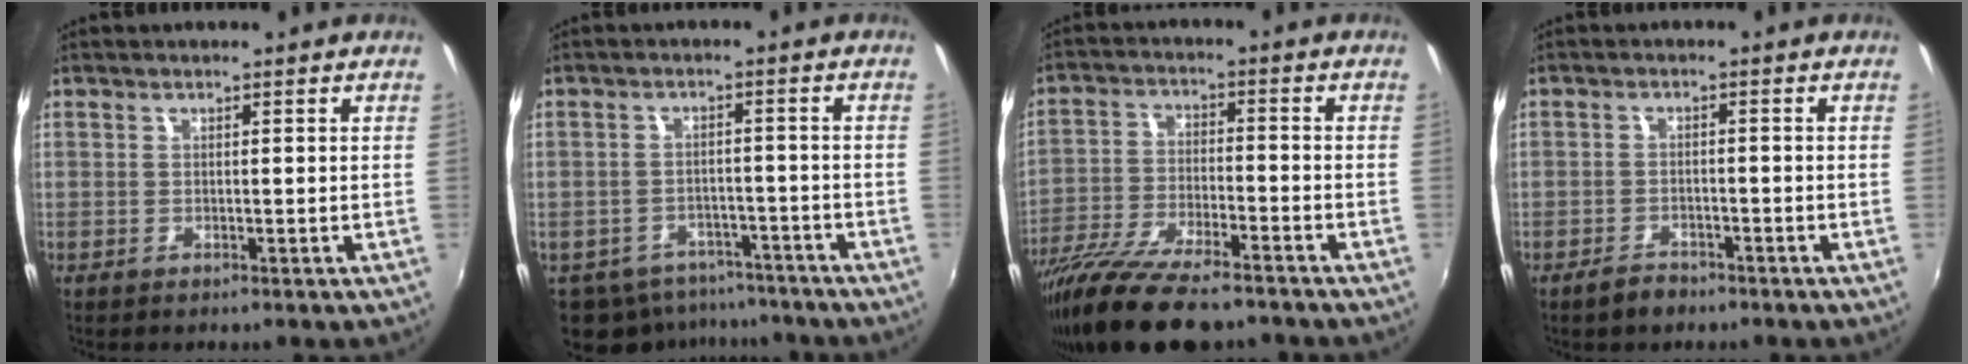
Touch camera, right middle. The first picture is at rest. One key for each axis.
{"total": 12.5, "fx": -9.4, "fy": 7.2, "fz": 4.0, "tx": -0.105, "ty": -0.004, "tz": -0.120}
{"total": 16.9, "fx": -13.6, "fy": 4.0, "fz": 9.3, "tx": -0.192, "ty": -0.041, "tz": -0.239}
{"total": 3.3, "fx": -2.6, "fy": 1.7, "fz": 1.0, "tx": -0.030, "ty": 0.004, "tz": -0.042}